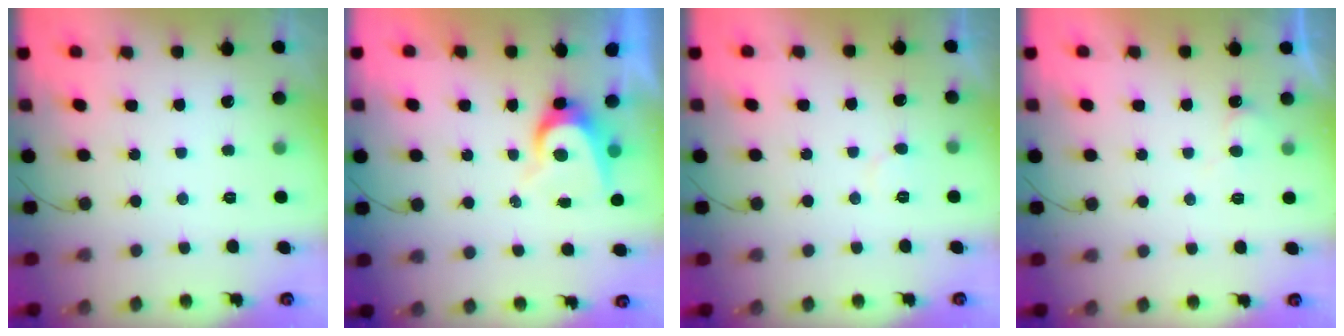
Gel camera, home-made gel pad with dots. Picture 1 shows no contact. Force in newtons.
{"total": 6.3, "press": 6.3, "slide": 0.5}
{"total": 3.1, "press": 3.1, "slide": 0.3}
{"total": 6.0, "press": 6.0, "slide": 0.4}